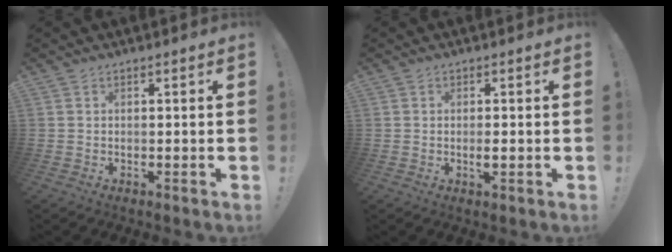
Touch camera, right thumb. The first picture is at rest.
{"total": 1.7, "force": [-0.5, 1.1, 1.1], "torque": [-0.016, 0.001, -0.007]}